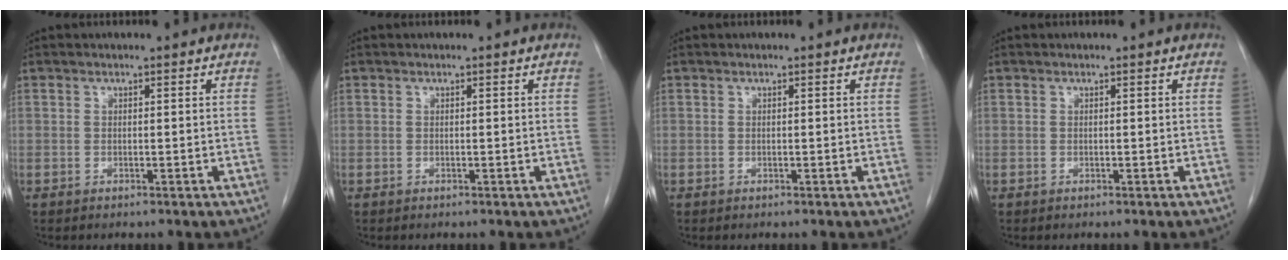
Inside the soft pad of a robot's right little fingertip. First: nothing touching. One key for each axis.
{"total": 0.0}
{"total": 0.0}
{"total": 0.0}